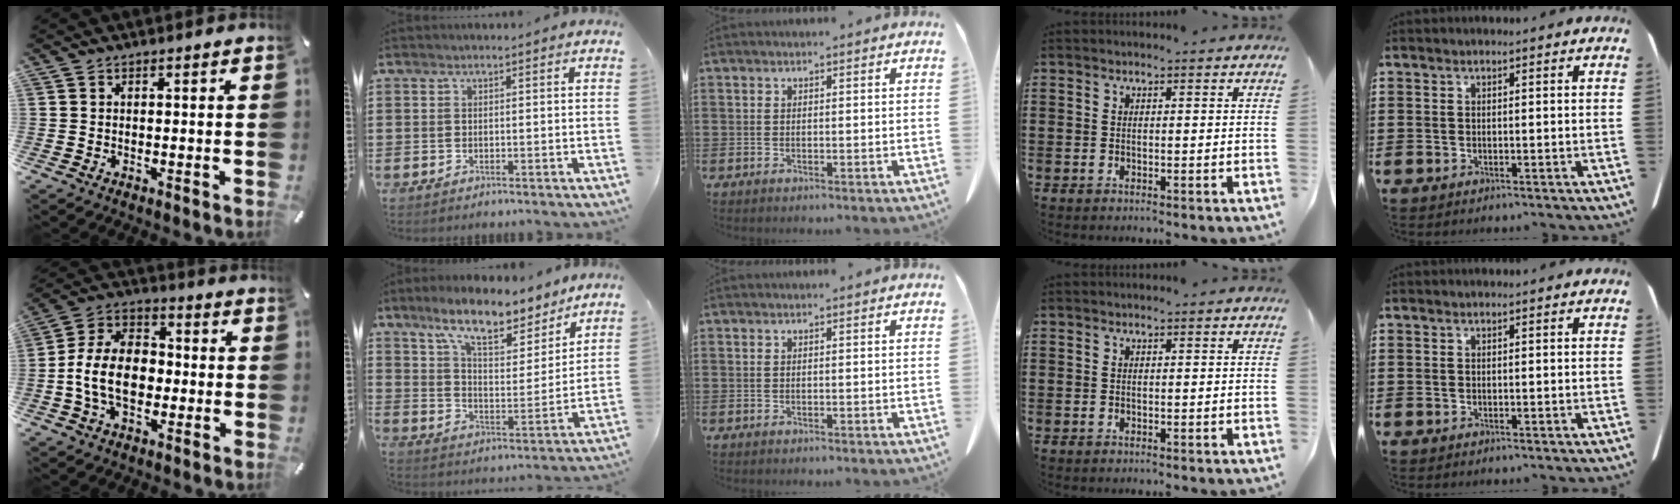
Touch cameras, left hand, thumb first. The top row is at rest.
{"thumb": {"total": 12.2, "force": [-2.9, 8.7, 8.0], "torque": [-0.192, 0.014, -0.056]}, "index": {"total": 10.9, "force": [8.7, 2.5, 6.0], "torque": [-0.127, -0.032, 0.152]}}